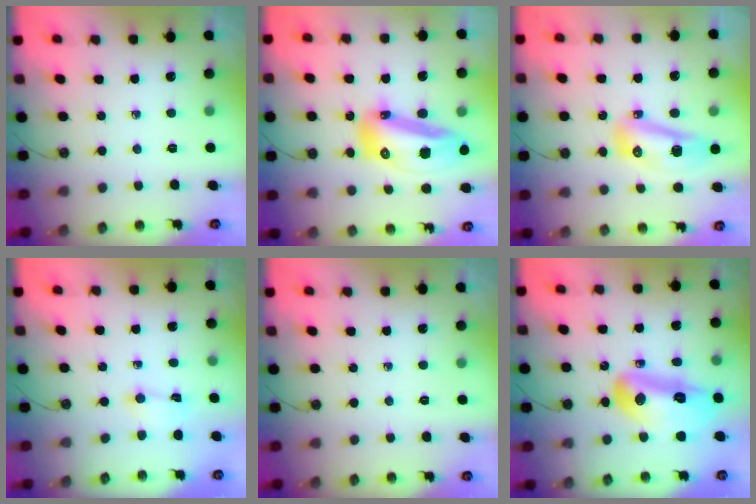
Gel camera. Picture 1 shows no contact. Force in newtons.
{"total": 18.9, "press": 18.8, "slide": 2.3}
{"total": 10.6, "press": 10.5, "slide": 1.4}
{"total": 1.2, "press": 1.0, "slide": 0.6}
{"total": 0.0}
{"total": 15.5, "press": 15.4, "slide": 2.0}